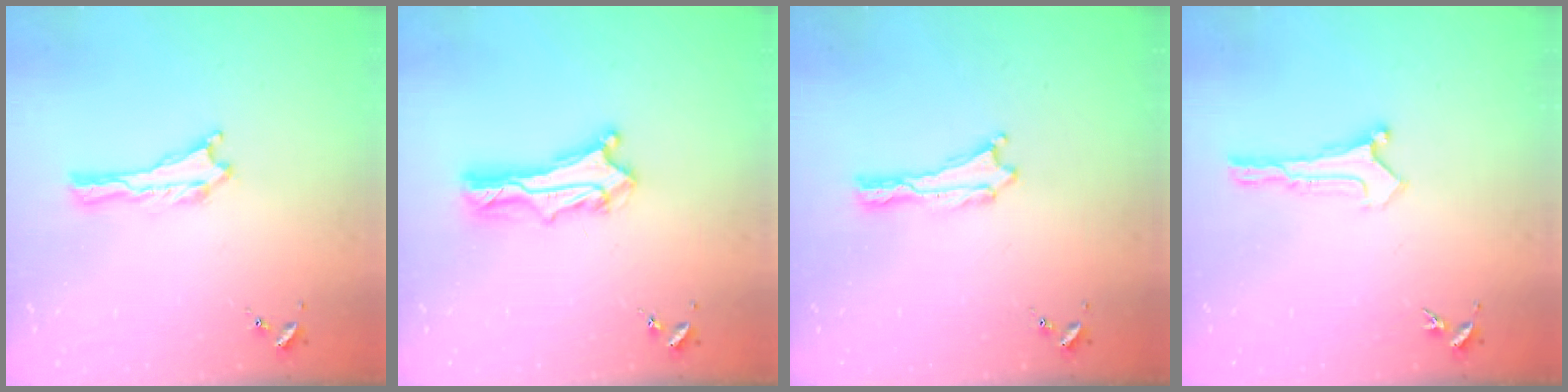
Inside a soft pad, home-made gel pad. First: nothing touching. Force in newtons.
{"total": 4.7, "press": 4.6, "slide": 0.3}
{"total": 0.0}
{"total": 0.0}